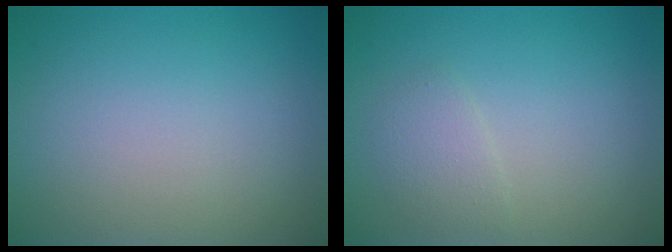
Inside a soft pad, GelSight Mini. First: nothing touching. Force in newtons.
{"total": 1.6, "press": 1.6, "slide": 0.1}